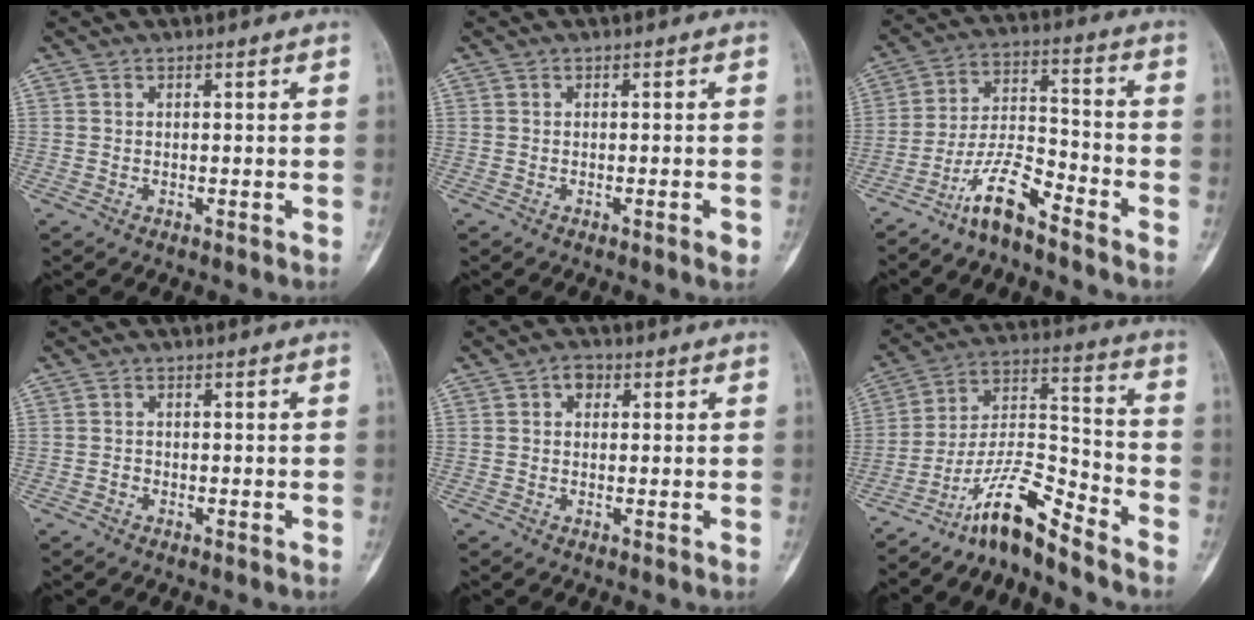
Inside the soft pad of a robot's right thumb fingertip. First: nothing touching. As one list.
[{"total": 1.5, "force": [-0.7, 0.2, 1.4], "torque": [-0.022, -0.003, -0.008]}, {"total": 9.4, "force": [-7.2, 2.2, 5.6], "torque": [-0.107, 0.070, -0.139]}, {"total": 0.6, "force": [-0.4, 0.4, 0.2], "torque": [0.000, 0.002, -0.011]}, {"total": 2.4, "force": [0.8, 1.9, 1.3], "torque": [-0.008, 0.005, 0.007]}, {"total": 12.0, "force": [-9.9, 1.9, 6.4], "torque": [-0.124, 0.102, -0.186]}]